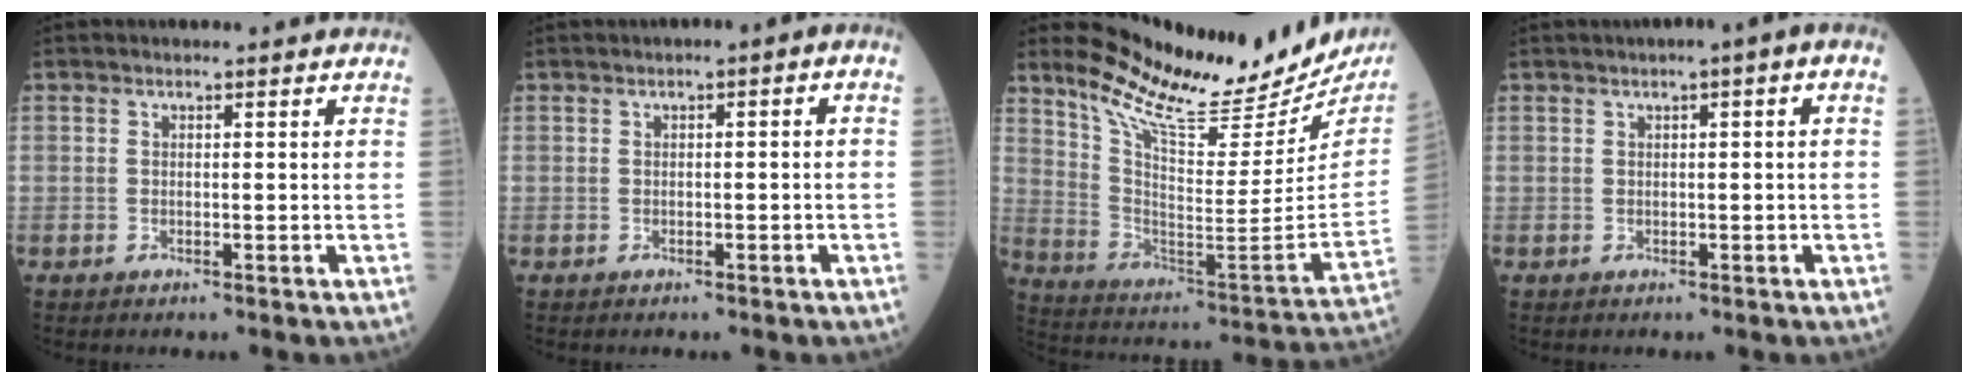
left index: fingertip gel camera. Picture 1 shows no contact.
{"total": 1.8, "force": [-0.1, 0.5, 1.8], "torque": [-0.020, 0.009, -0.005]}
{"total": 24.3, "force": [21.4, 4.8, 10.5], "torque": [-0.175, -0.075, 0.305]}
{"total": 3.8, "force": [1.1, 0.4, 3.6], "torque": [-0.046, 0.012, 0.011]}